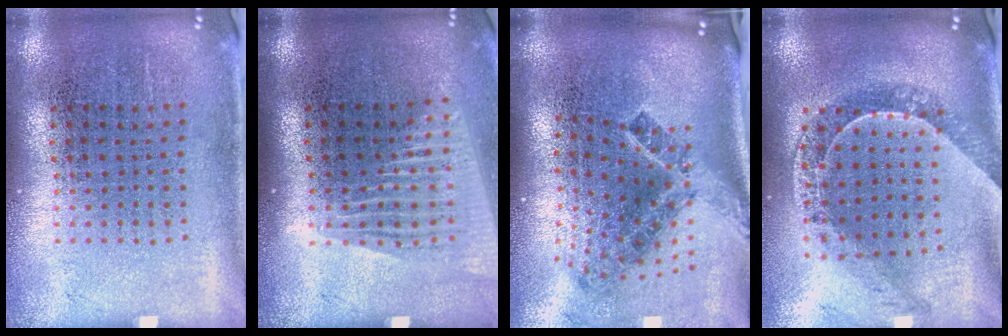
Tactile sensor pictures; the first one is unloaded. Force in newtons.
{"total": 1.6, "press": 1.4, "slide": 0.7}
{"total": 2.5, "press": 1.5, "slide": 2.0}
{"total": 1.2, "press": 1.2, "slide": 0.2}